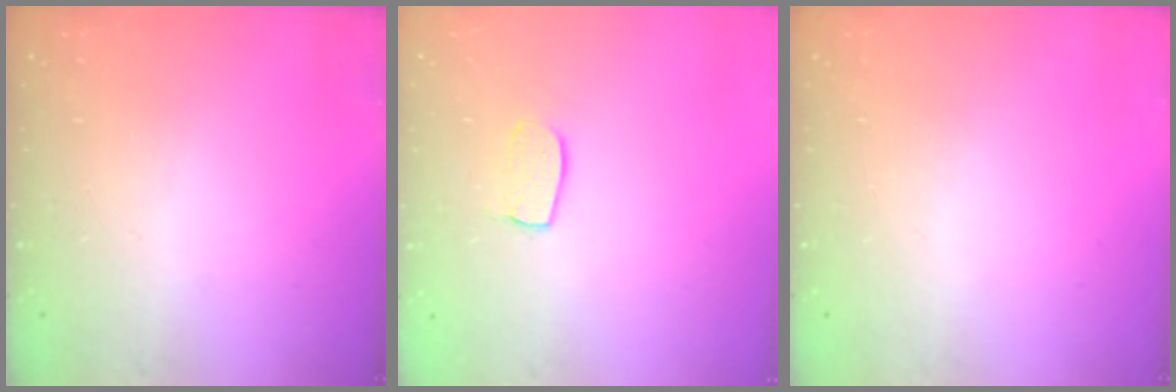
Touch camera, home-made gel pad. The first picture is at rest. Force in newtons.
{"total": 7.1, "press": 7.1, "slide": 0.3}
{"total": 0.0}